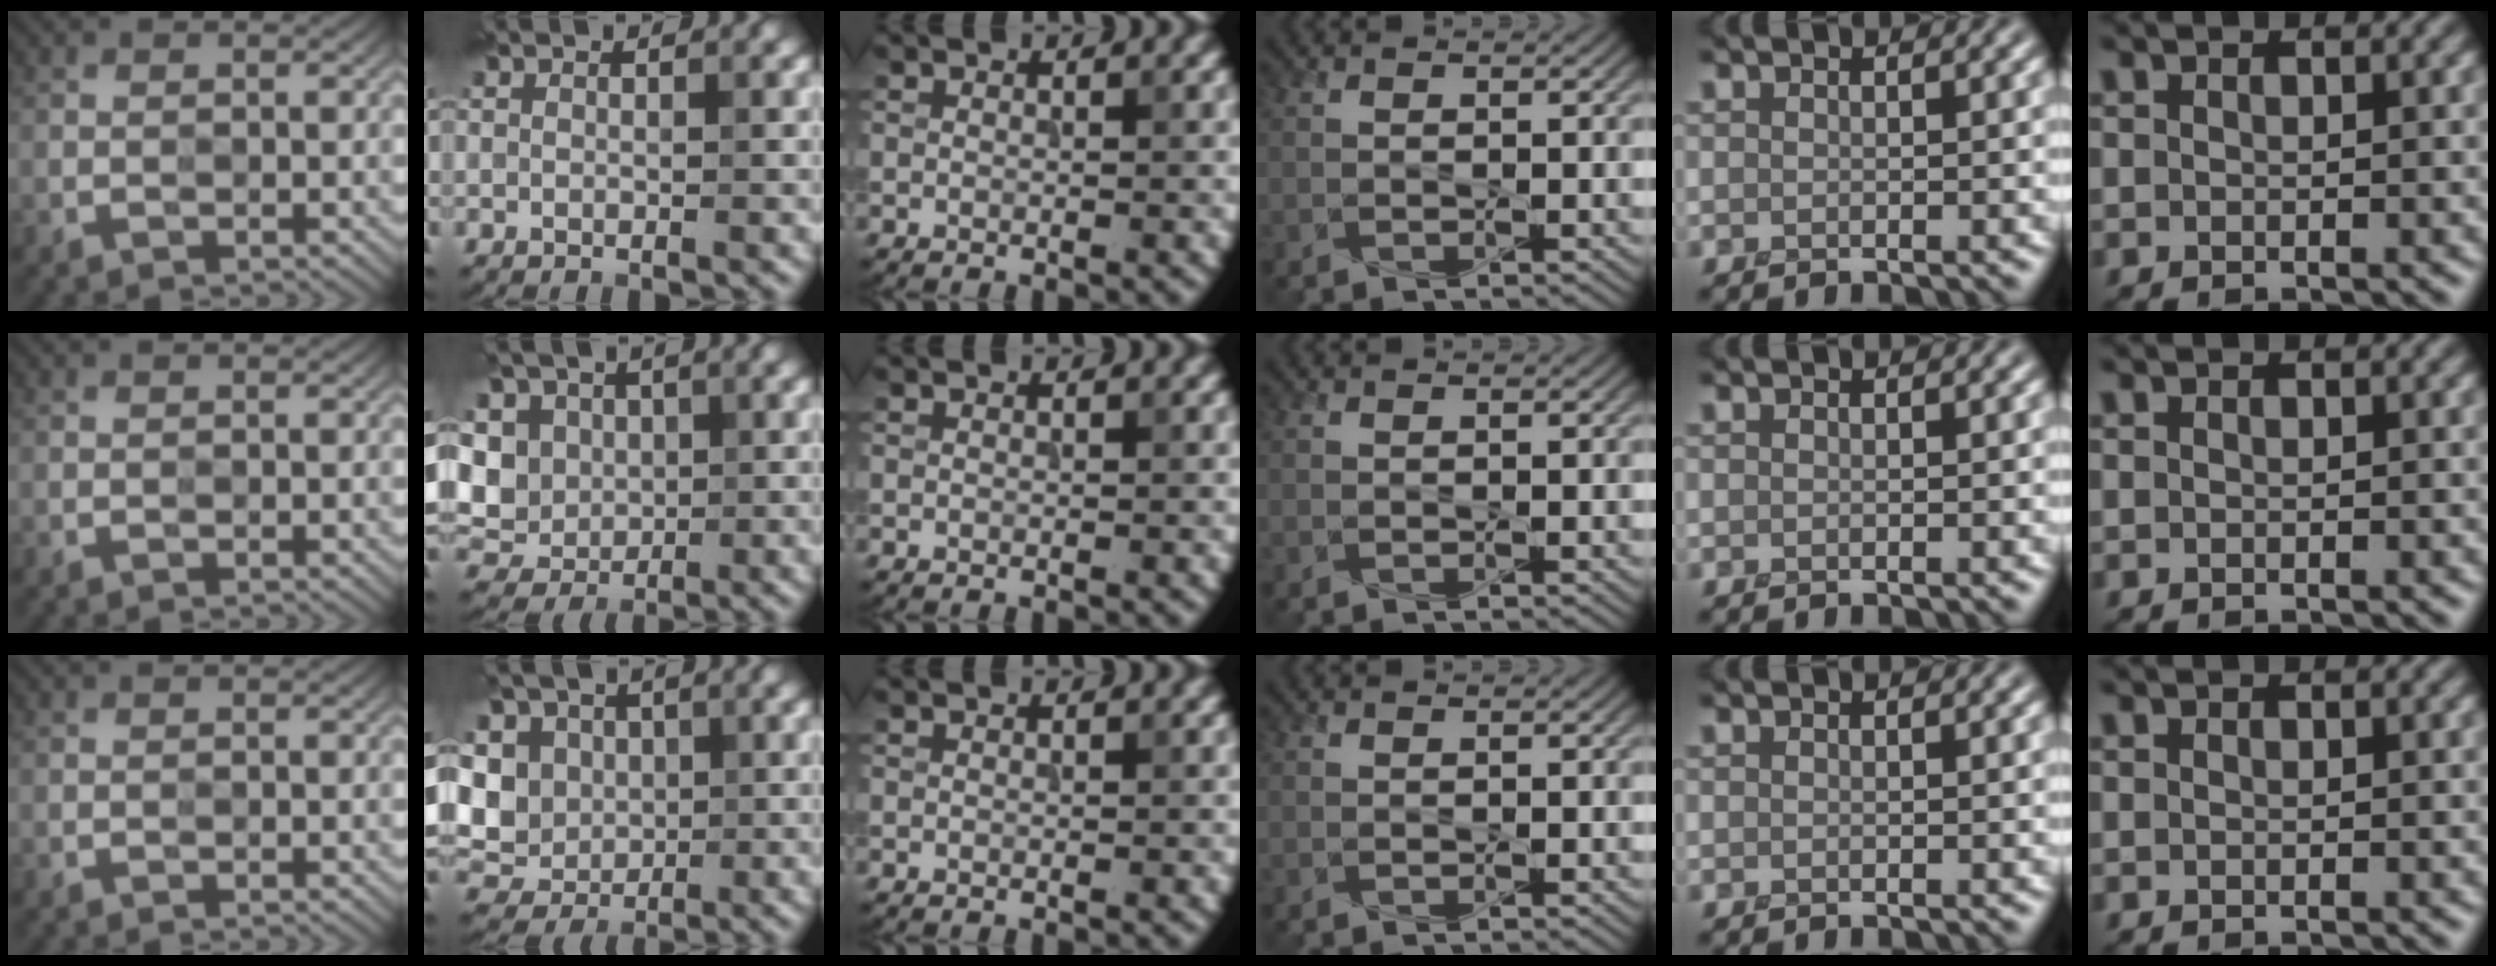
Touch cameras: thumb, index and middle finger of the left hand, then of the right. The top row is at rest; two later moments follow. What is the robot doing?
{"motion": "press", "object": "toy piano key"}